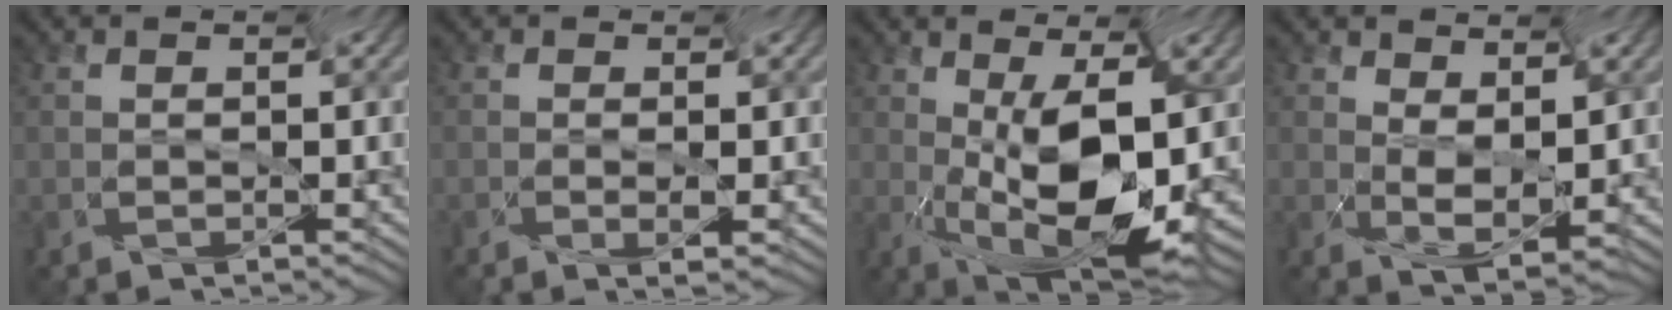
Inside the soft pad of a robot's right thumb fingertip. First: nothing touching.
{"total": 1.2, "force": [-0.9, 0.1, 0.8], "torque": [-0.030, 0.008, -0.020]}
{"total": 11.4, "force": [-3.1, 4.9, 9.8], "torque": [-0.176, 0.008, -0.038]}
{"total": 4.1, "force": [-0.2, 2.0, 3.6], "torque": [-0.088, 0.009, 0.005]}